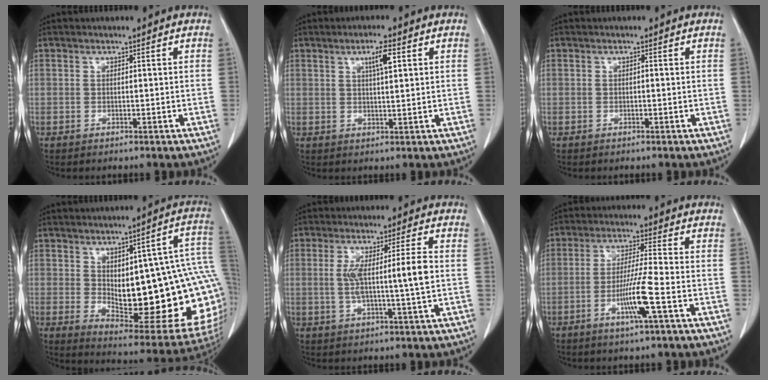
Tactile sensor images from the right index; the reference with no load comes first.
{"total": 3.9, "force": [1.6, 0.5, 3.5], "torque": [-0.062, 0.000, 0.027]}
{"total": 0.0}
{"total": 25.8, "force": [0.0, 6.8, 24.8], "torque": [-0.254, 0.013, 0.025]}
{"total": 7.6, "force": [0.2, -0.5, 7.6], "torque": [-0.134, 0.004, 0.009]}
{"total": 7.4, "force": [-2.6, -0.9, 6.8], "torque": [-0.130, -0.009, -0.050]}